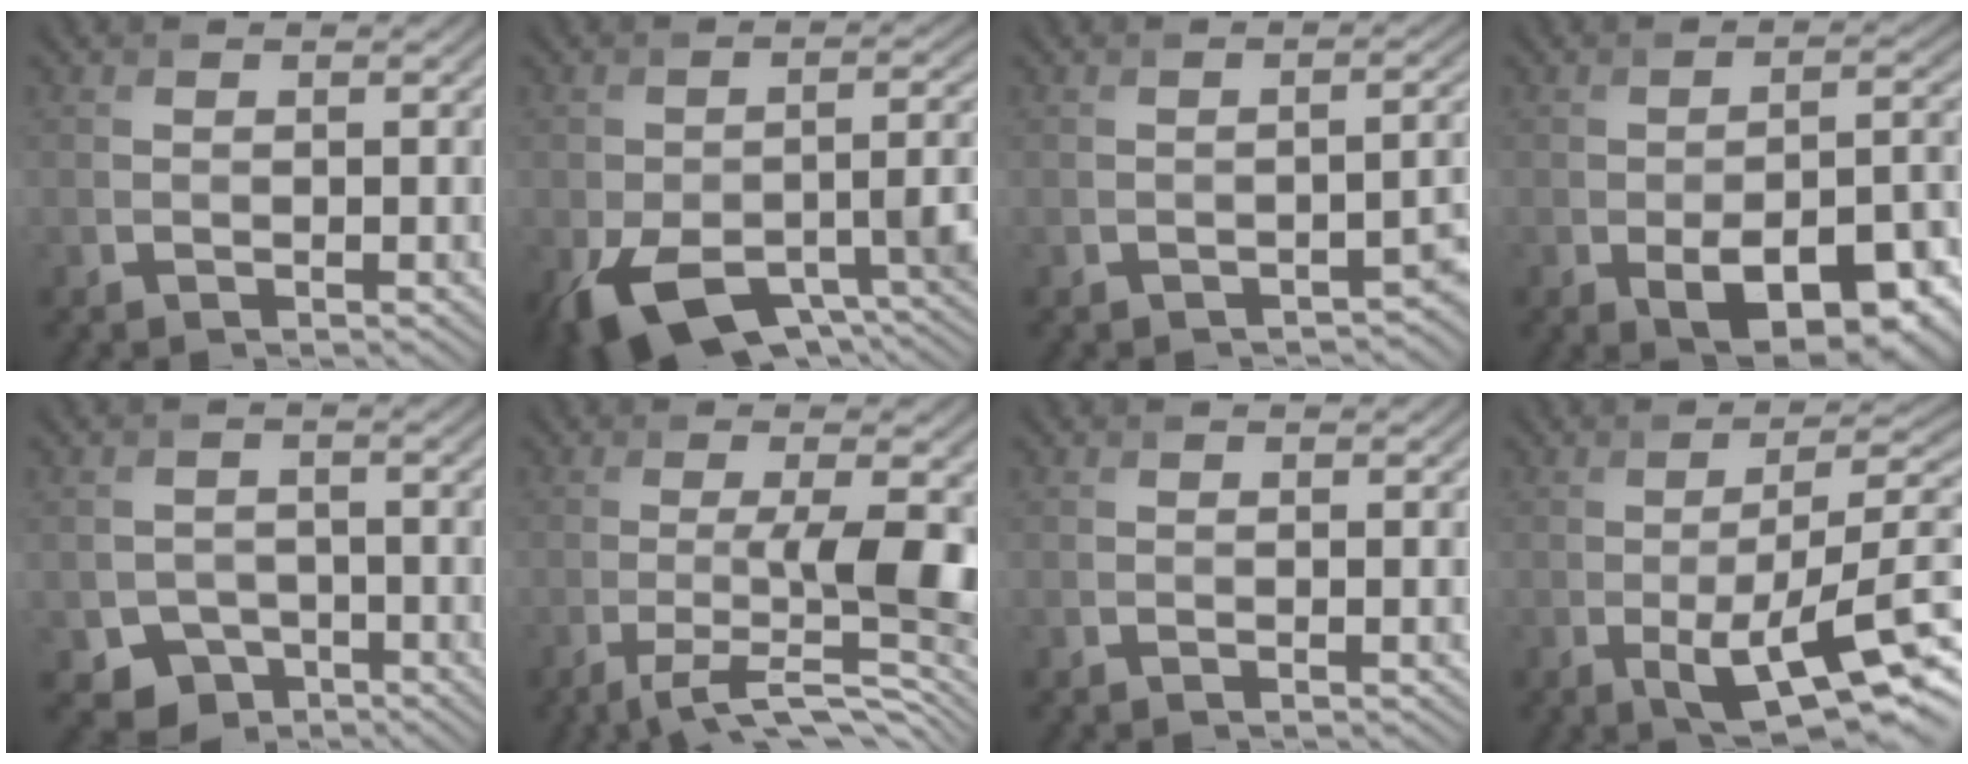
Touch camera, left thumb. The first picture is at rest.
{"total": 14.4, "force": [-7.7, 7.0, 10.0], "torque": [-0.178, -0.058, -0.113]}
{"total": 3.0, "force": [-2.1, 1.1, 1.9], "torque": [-0.020, -0.002, -0.024]}
{"total": 10.9, "force": [-4.5, 5.3, 8.3], "torque": [-0.133, -0.027, -0.053]}
{"total": 4.3, "force": [-2.5, 3.3, 1.3], "torque": [-0.023, -0.012, -0.044]}
{"total": 9.6, "force": [-2.1, 2.1, 9.2], "torque": [-0.155, -0.007, -0.034]}
{"total": 0.0}
{"total": 10.5, "force": [-3.0, 3.0, 9.6], "torque": [-0.159, -0.007, -0.044]}